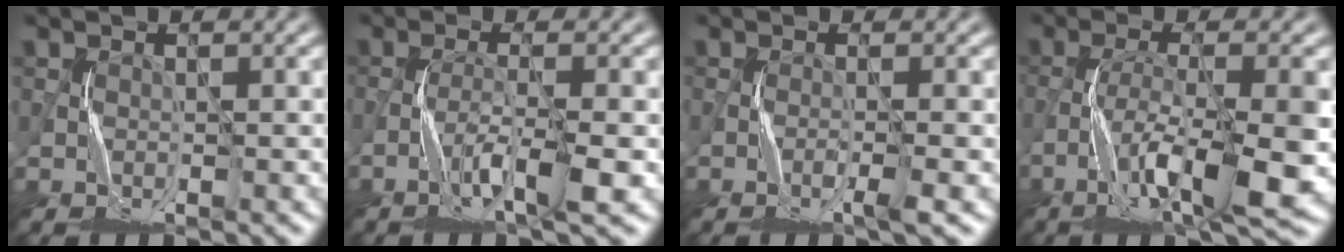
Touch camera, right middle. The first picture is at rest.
{"total": 3.9, "force": [-1.9, 0.2, 3.4], "torque": [-0.067, 0.007, -0.040]}
{"total": 1.9, "force": [-0.8, 0.1, 1.8], "torque": [-0.027, 0.009, -0.020]}
{"total": 8.7, "force": [-4.0, 1.6, 7.6], "torque": [-0.136, 0.001, -0.072]}